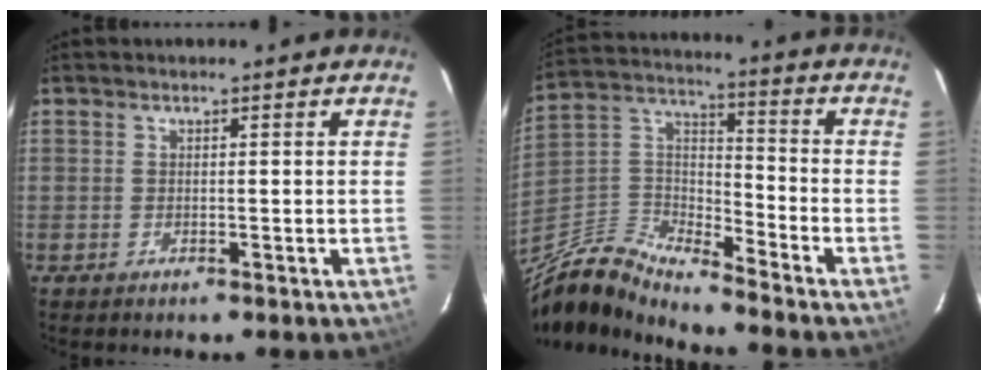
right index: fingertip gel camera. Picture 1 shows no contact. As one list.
[{"total": 12.5, "force": [-11.0, 1.8, 5.6], "torque": [-0.141, 0.004, -0.230]}]